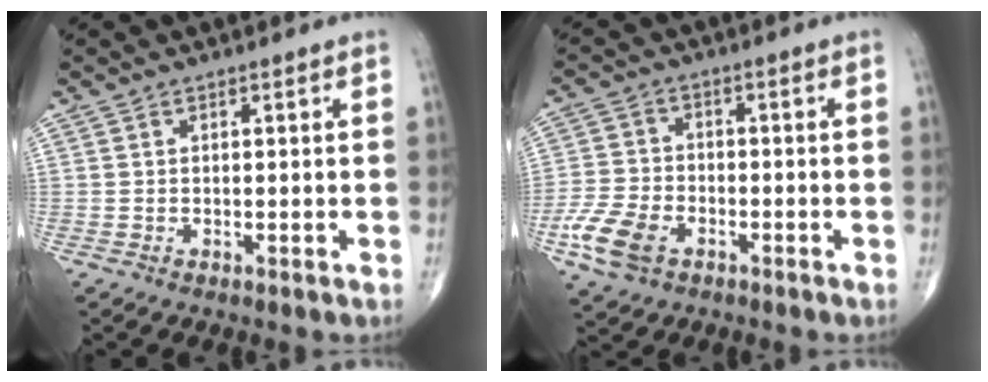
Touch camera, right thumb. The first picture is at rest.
{"total": 8.6, "force": [-4.1, 5.4, 5.3], "torque": [-0.112, 0.009, -0.080]}